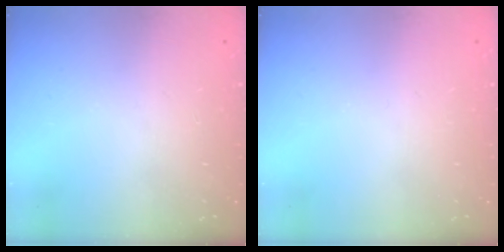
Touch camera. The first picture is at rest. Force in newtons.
{"total": 0.0}